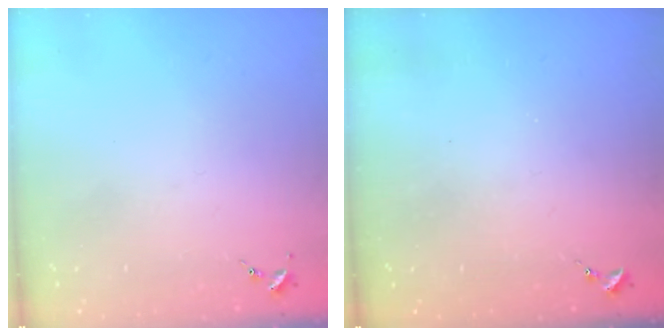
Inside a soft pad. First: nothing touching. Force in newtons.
{"total": 0.0}